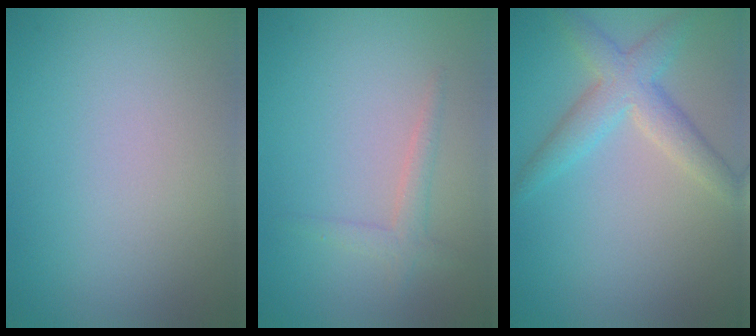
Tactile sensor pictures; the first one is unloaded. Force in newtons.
{"total": 1.6, "press": 1.5, "slide": 0.1}
{"total": 3.7, "press": 3.7, "slide": 0.1}